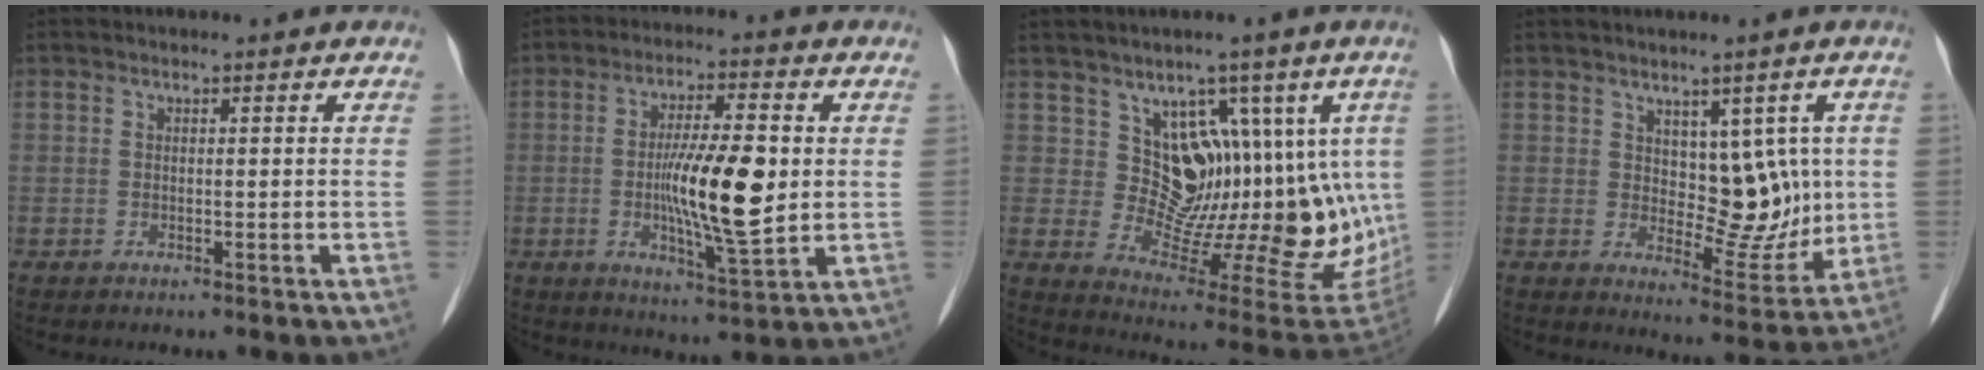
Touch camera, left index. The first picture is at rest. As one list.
[{"total": 11.2, "force": [0.0, 2.0, 11.0], "torque": [-0.203, -0.006, -0.002]}, {"total": 14.7, "force": [4.0, 8.2, 11.5], "torque": [-0.147, 0.011, 0.083]}, {"total": 7.8, "force": [1.5, 4.5, 6.2], "torque": [-0.078, 0.007, 0.039]}]